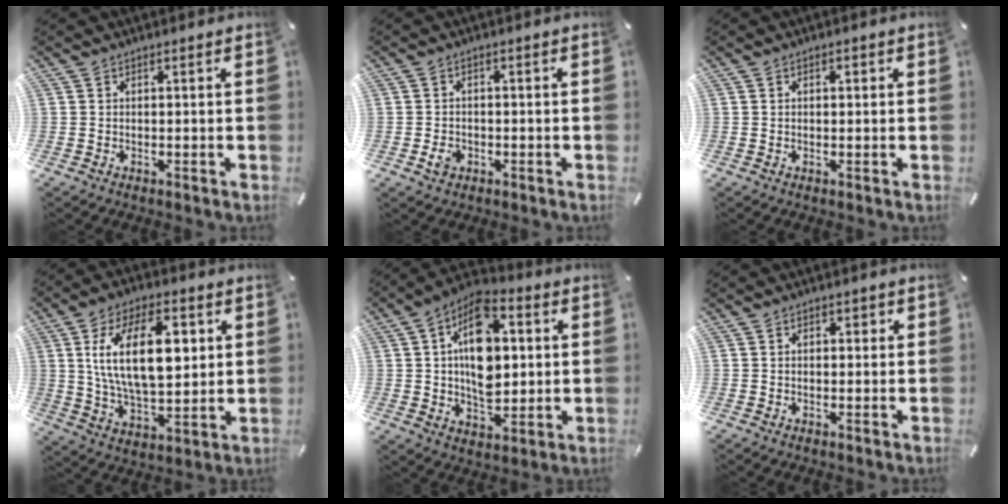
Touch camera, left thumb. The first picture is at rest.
{"total": 3.0, "force": [-1.0, 2.3, 1.5], "torque": [-0.034, 0.002, -0.020]}
{"total": 1.1, "force": [0.2, 0.7, 0.9], "torque": [-0.010, 0.002, 0.000]}
{"total": 18.6, "force": [4.7, 9.8, 15.1], "torque": [-0.287, -0.001, 0.069]}
{"total": 15.1, "force": [2.4, 10.1, 11.0], "torque": [-0.196, -0.007, 0.041]}
{"total": 1.7, "force": [0.1, 1.2, 1.2], "torque": [-0.016, 0.004, -0.002]}